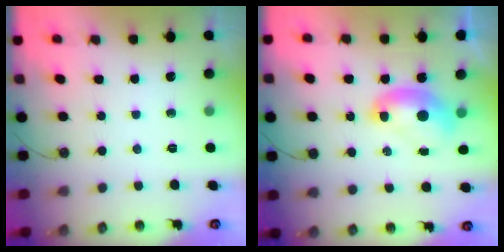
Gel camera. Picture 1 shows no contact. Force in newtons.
{"total": 2.0, "press": 2.0, "slide": 0.0}